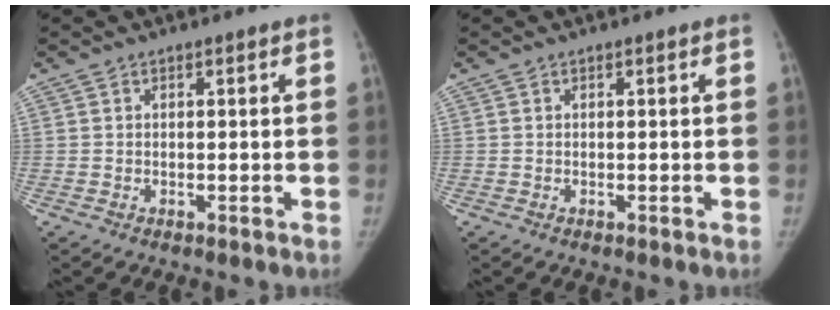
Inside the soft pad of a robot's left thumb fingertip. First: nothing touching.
{"total": 0.0}